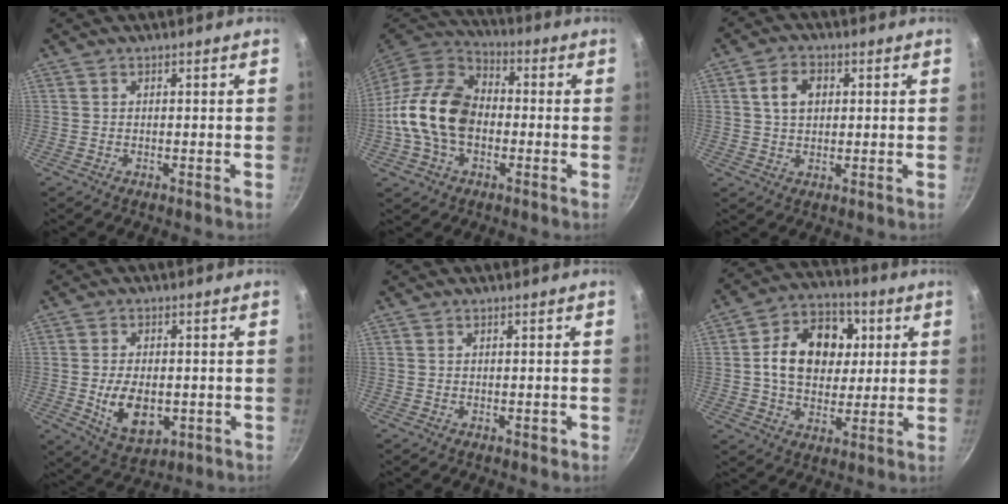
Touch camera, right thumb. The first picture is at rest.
{"total": 17.2, "force": [-1.9, 12.0, 12.1], "torque": [-0.197, 0.035, -0.051]}
{"total": 5.8, "force": [1.3, 4.1, 3.9], "torque": [-0.051, 0.006, 0.022]}
{"total": 9.6, "force": [-1.4, 5.9, 7.5], "torque": [-0.116, -0.006, -0.010]}
{"total": 0.8, "force": [-0.2, 0.6, 0.5], "torque": [-0.004, 0.002, -0.002]}
{"total": 16.5, "force": [2.9, 12.4, 10.5], "torque": [-0.131, 0.012, 0.036]}